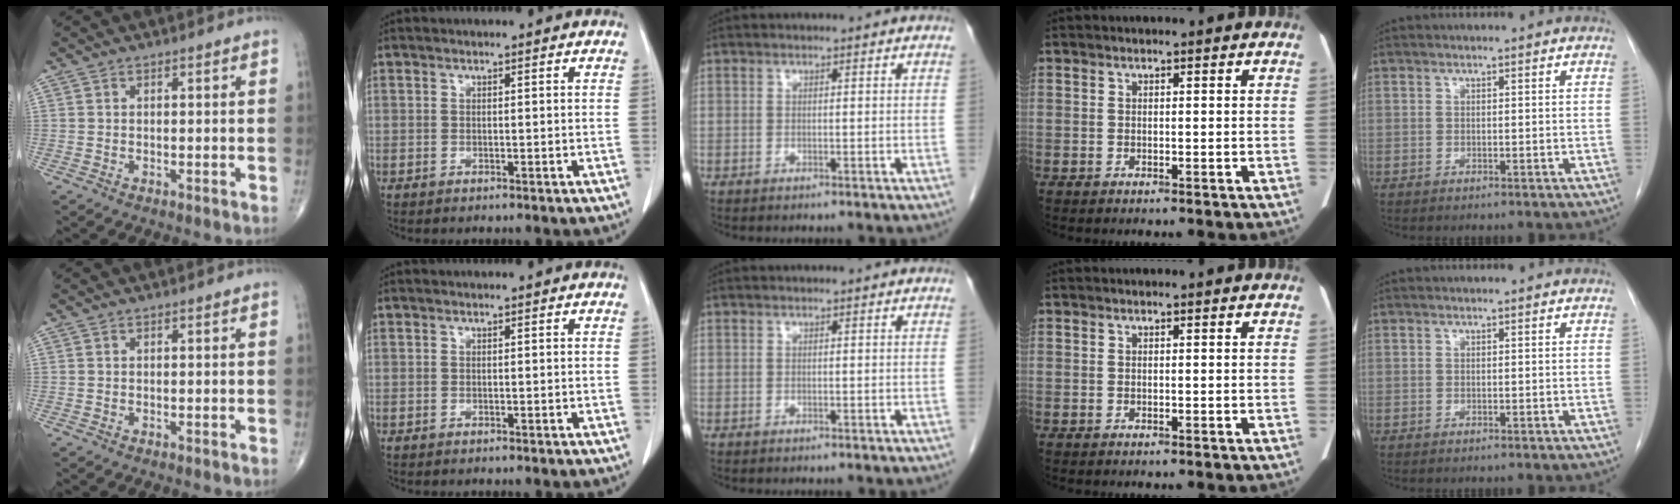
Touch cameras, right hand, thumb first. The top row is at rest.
{}